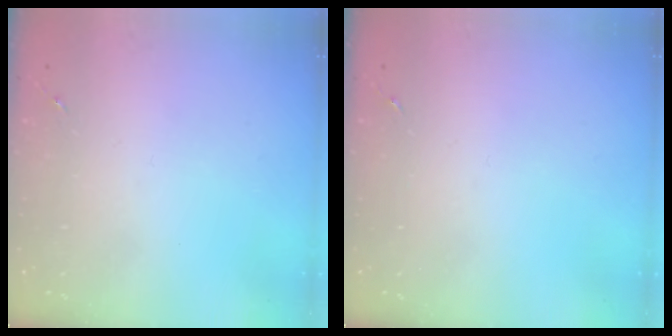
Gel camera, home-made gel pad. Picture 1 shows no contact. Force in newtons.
{"total": 0.0}